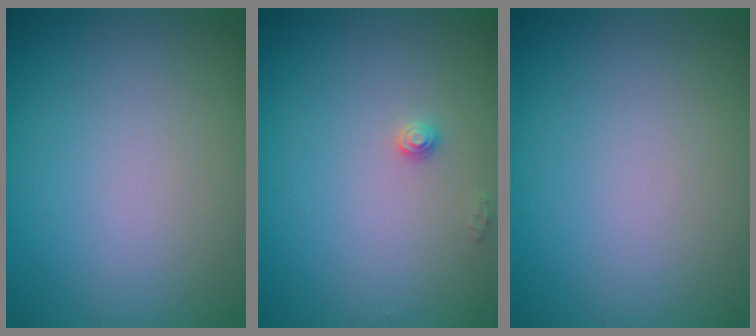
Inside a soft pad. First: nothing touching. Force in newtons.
{"total": 0.9, "press": 0.9, "slide": 0.1}
{"total": 0.0}